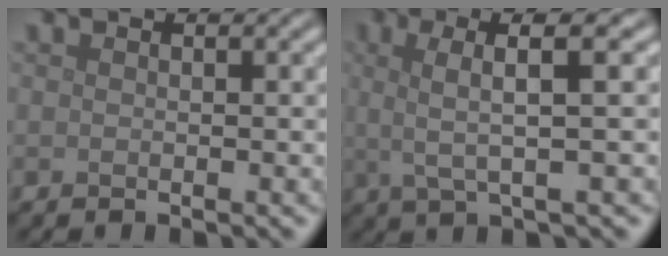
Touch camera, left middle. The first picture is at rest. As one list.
[{"total": 5.5, "force": [1.5, 1.1, 5.2], "torque": [-0.088, 0.016, 0.022]}]